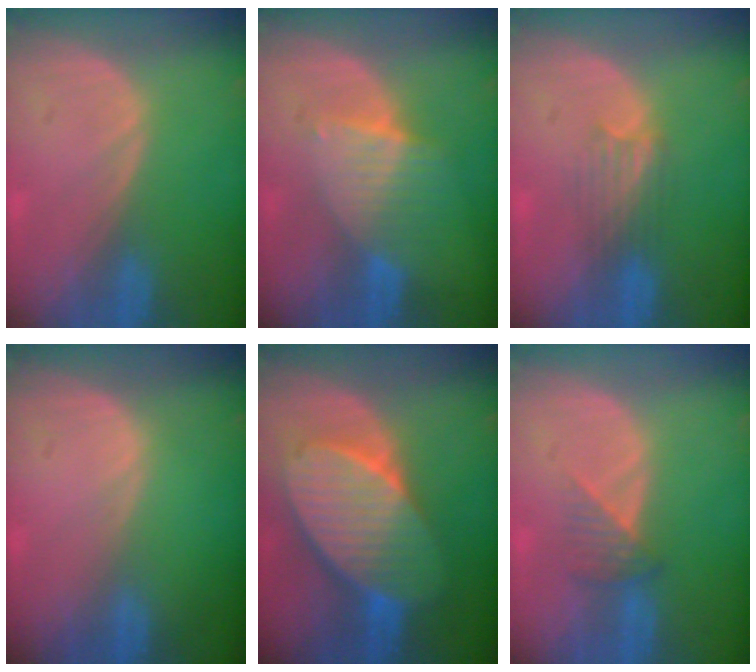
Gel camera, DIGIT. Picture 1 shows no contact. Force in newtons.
{"total": 6.6, "press": 5.9, "slide": 2.9}
{"total": 3.2, "press": 3.0, "slide": 1.2}
{"total": 0.0}
{"total": 10.6, "press": 10.6, "slide": 0.7}
{"total": 3.3, "press": 2.9, "slide": 1.5}